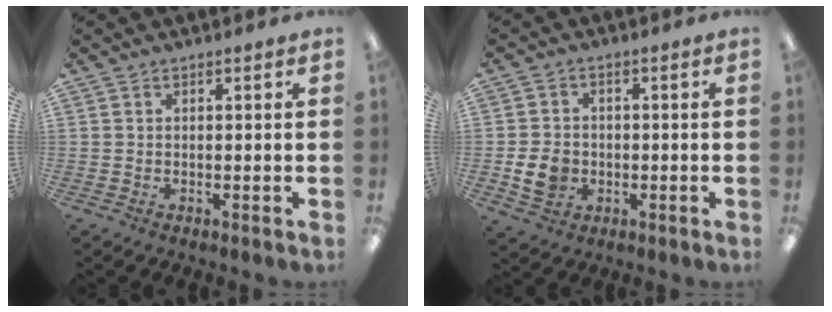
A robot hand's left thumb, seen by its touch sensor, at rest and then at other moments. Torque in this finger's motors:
{"motor_torque": [-0.19, 0.29, 0.08, -0.10, 0.01]}